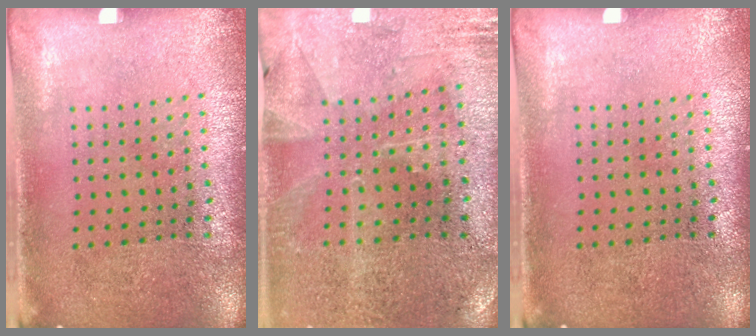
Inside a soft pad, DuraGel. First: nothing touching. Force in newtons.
{"total": 0.5, "press": 0.5, "slide": 0.3}
{"total": 0.0}